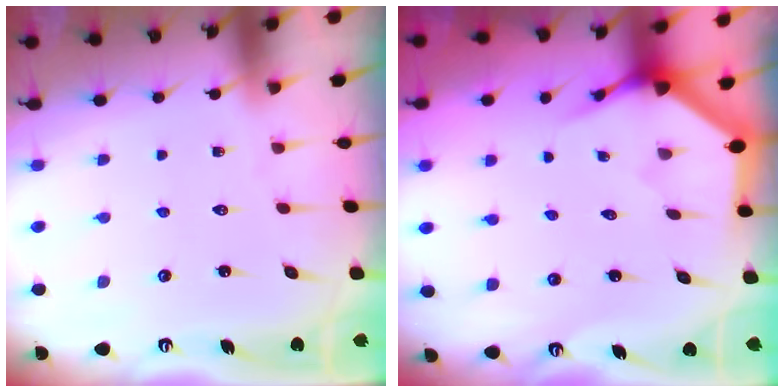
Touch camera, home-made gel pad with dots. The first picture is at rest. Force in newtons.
{"total": 3.8, "press": 3.8, "slide": 0.3}